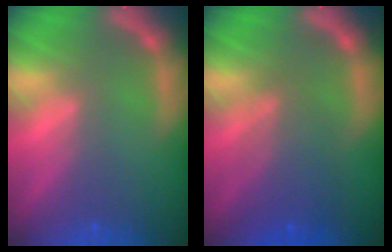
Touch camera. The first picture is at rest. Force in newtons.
{"total": 5.1}